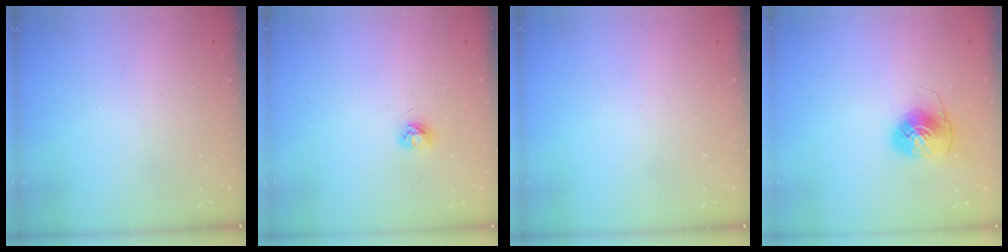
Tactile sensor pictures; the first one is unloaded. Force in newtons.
{"total": 3.6, "press": 3.6, "slide": 0.4}
{"total": 0.0}
{"total": 7.9, "press": 7.9, "slide": 0.3}